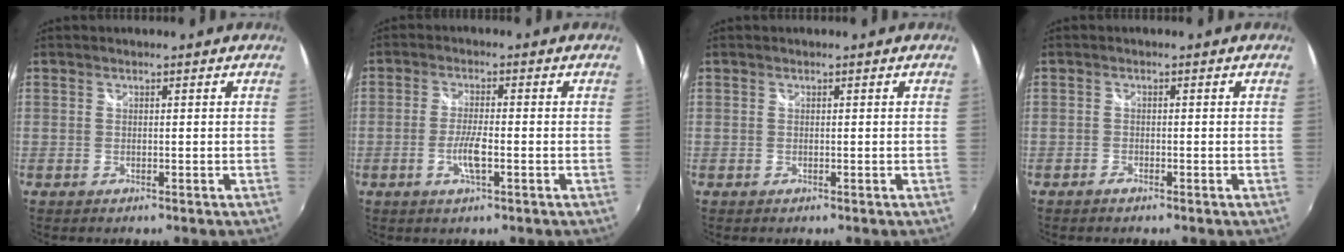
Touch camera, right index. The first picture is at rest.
{"total": 4.5, "force": [-1.7, 0.7, 4.1], "torque": [-0.084, -0.004, -0.033]}
{"total": 0.0}
{"total": 0.9, "force": [-0.8, 0.4, 0.2], "torque": [-0.006, -0.002, -0.018]}